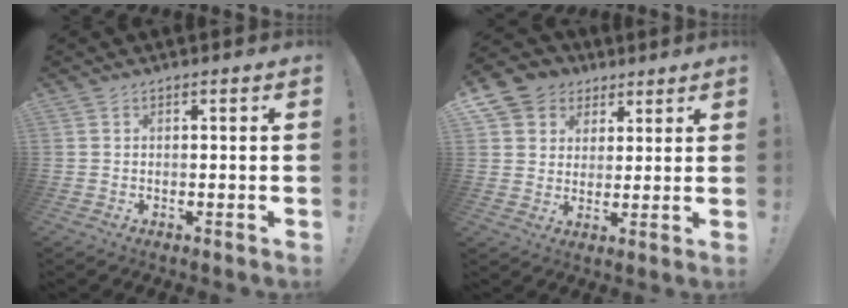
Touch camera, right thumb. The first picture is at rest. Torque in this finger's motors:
{"motor_torque": [0.35, 0.36, 0.13, 0.11, 0.31]}